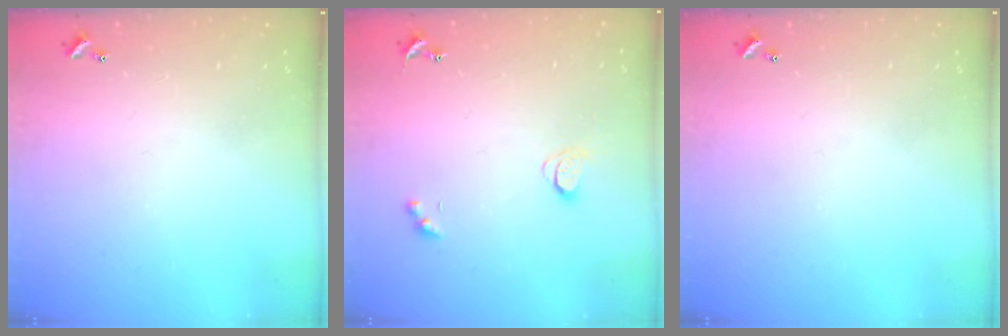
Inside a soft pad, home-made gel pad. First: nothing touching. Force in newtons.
{"total": 1.7, "press": 1.7, "slide": 0.3}
{"total": 0.0}